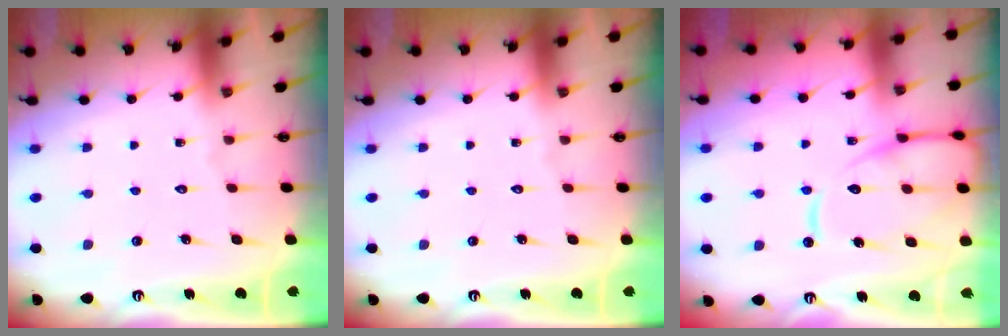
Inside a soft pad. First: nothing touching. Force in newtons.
{"total": 0.0}
{"total": 13.6, "press": 13.5, "slide": 1.3}